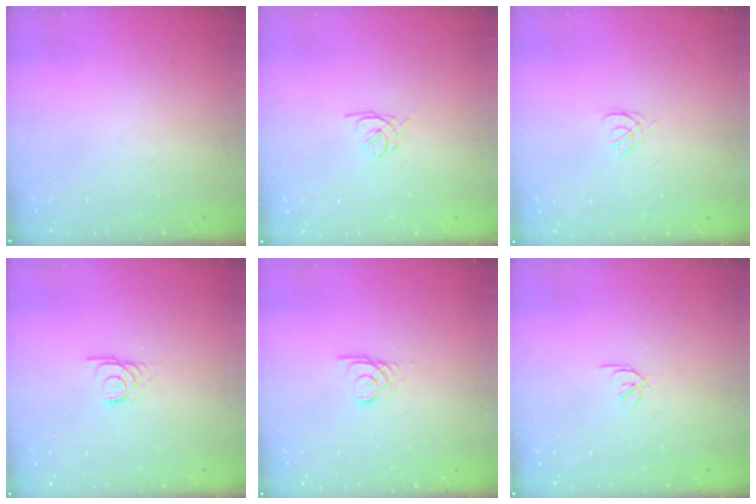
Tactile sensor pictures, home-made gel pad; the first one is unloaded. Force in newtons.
{"total": 1.6, "press": 1.5, "slide": 0.6}
{"total": 1.2, "press": 1.2, "slide": 0.3}
{"total": 2.9, "press": 2.9, "slide": 0.3}
{"total": 2.5, "press": 2.5, "slide": 0.2}
{"total": 1.9, "press": 1.9, "slide": 0.3}